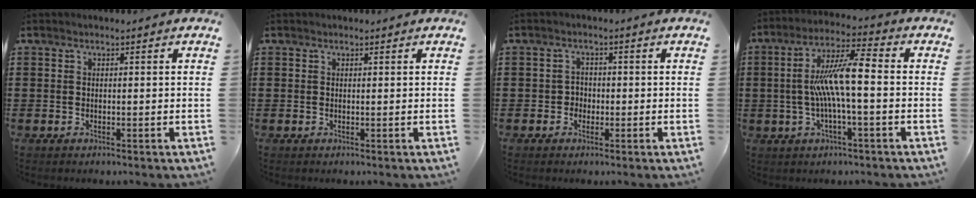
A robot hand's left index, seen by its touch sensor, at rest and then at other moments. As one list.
[{"total": 0.0}, {"total": 1.8, "force": [-0.6, 1.6, 0.4], "torque": [-0.015, 0.004, -0.016]}, {"total": 9.8, "force": [-0.4, 1.5, 9.7], "torque": [-0.202, -0.003, -0.018]}]